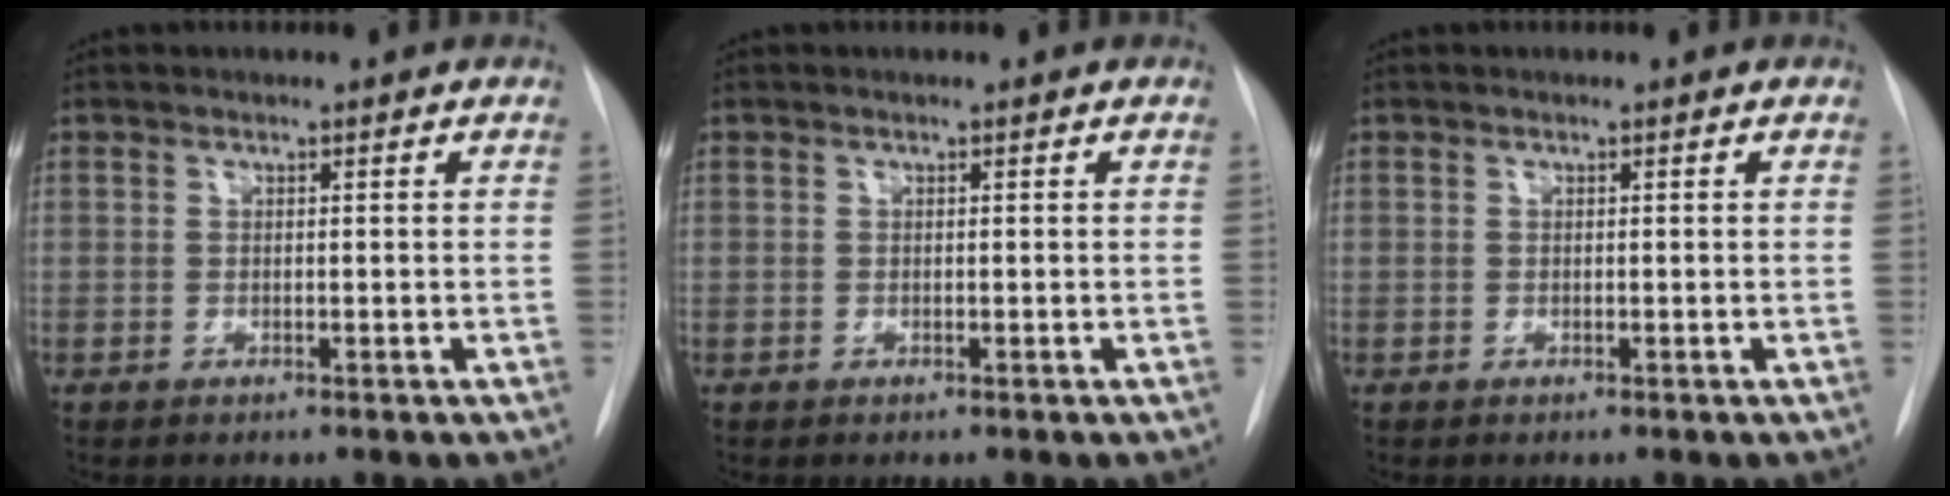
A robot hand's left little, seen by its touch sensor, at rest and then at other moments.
{"total": 0.0}
{"total": 0.0}